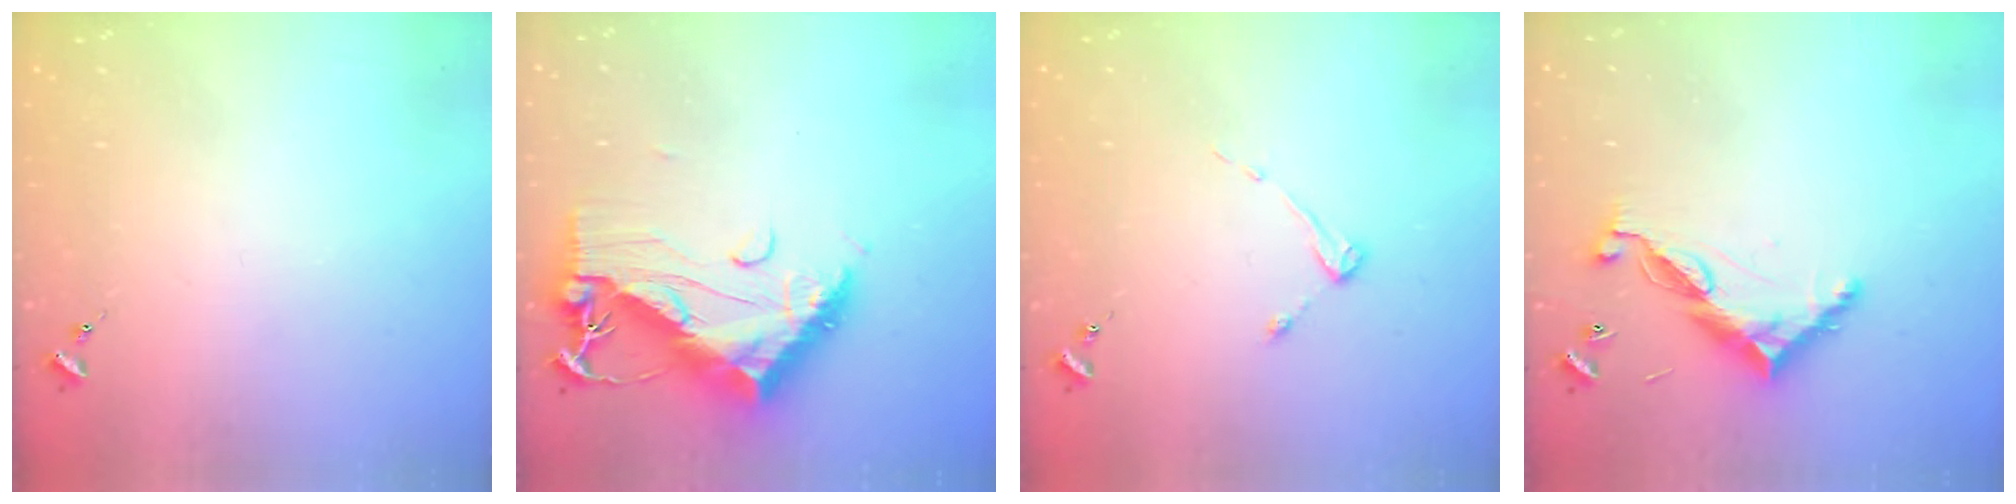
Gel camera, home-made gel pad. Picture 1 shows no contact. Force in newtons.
{"total": 17.0, "press": 17.0, "slide": 1.4}
{"total": 3.1, "press": 3.1, "slide": 0.4}
{"total": 9.9, "press": 9.9, "slide": 0.4}